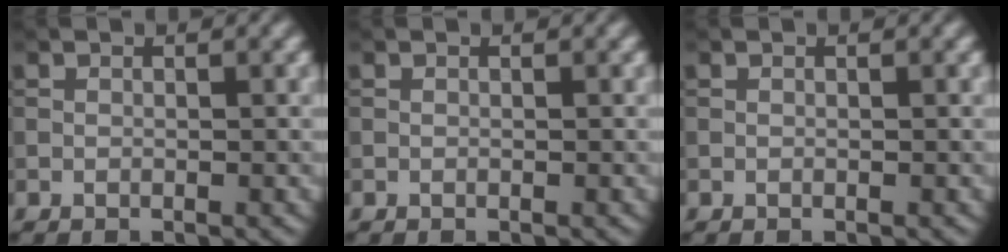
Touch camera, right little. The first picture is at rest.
{"total": 0.0}
{"total": 0.0}